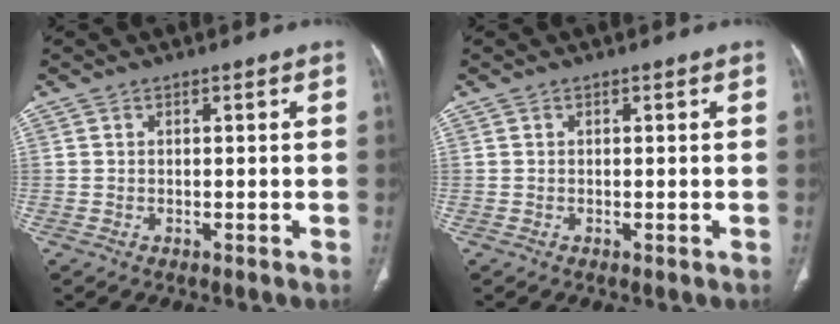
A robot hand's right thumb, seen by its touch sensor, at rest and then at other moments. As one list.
[{"total": 0.0}]